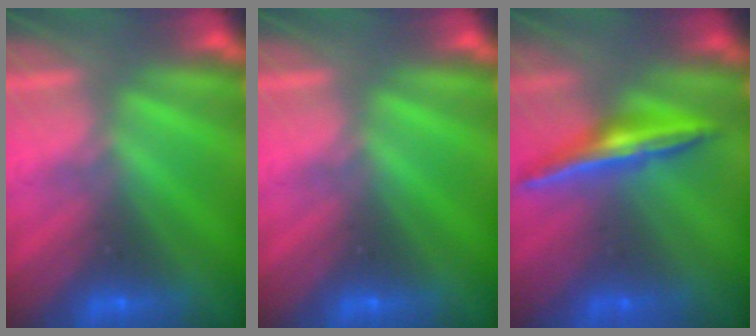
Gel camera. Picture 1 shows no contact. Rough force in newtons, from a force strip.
{"total": 0.0}
{"total": 1.5}